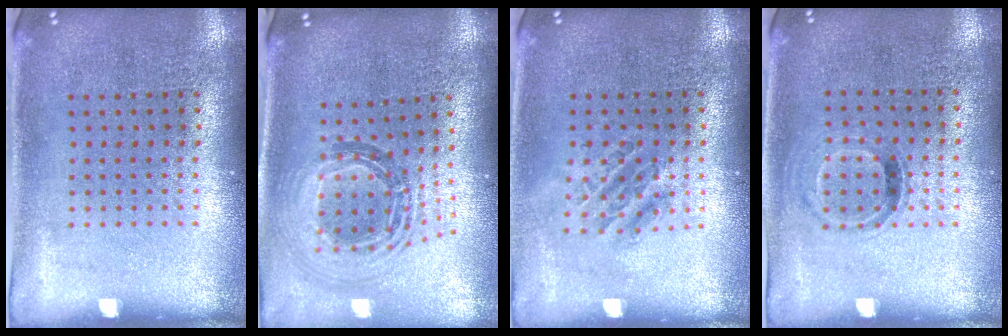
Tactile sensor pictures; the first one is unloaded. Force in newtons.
{"total": 1.1, "press": 1.0, "slide": 0.5}
{"total": 1.2, "press": 1.0, "slide": 0.5}
{"total": 0.9, "press": 0.8, "slide": 0.5}